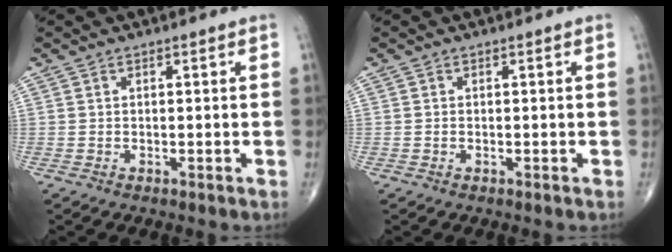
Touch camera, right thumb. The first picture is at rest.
{"total": 0.0}